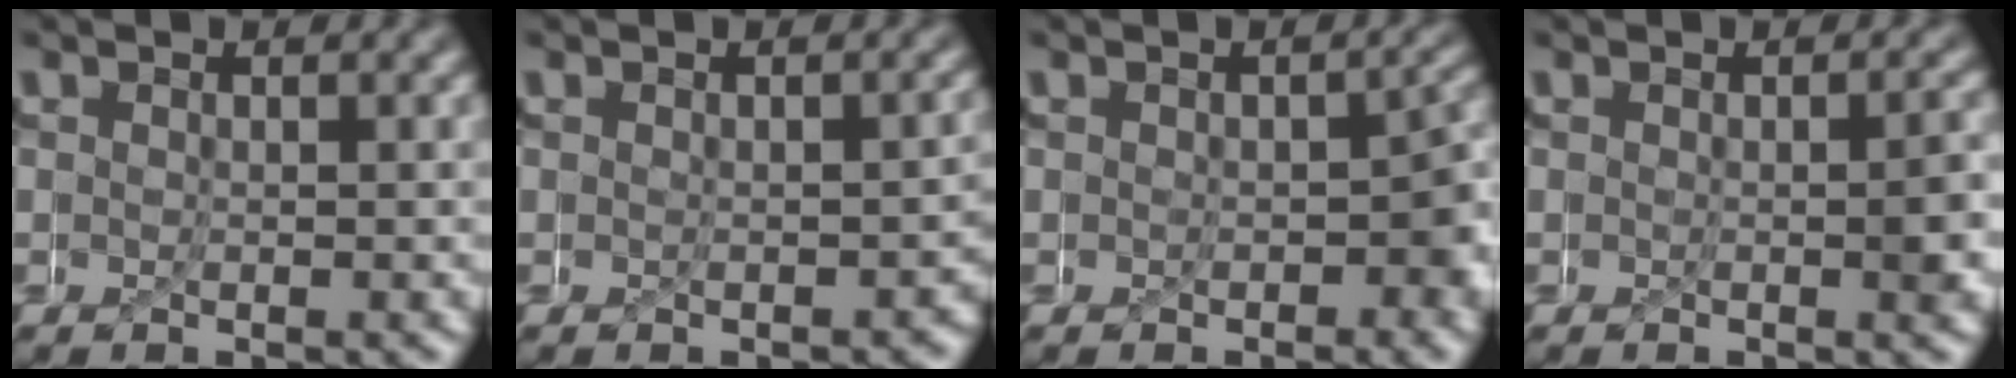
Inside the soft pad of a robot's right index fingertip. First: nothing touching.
{"total": 0.7, "force": [-0.6, 0.3, 0.2], "torque": [0.001, 0.001, -0.007]}
{"total": 2.5, "force": [-0.8, 1.4, 1.9], "torque": [-0.014, -0.001, -0.014]}
{"total": 1.1, "force": [-0.3, 0.1, 1.1], "torque": [-0.013, -0.001, -0.003]}